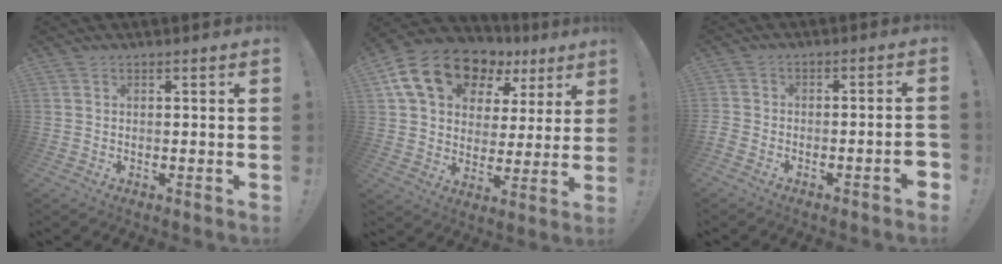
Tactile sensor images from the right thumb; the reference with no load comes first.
{"total": 18.7, "force": [10.3, 12.0, 10.0], "torque": [-0.162, -0.049, 0.193]}
{"total": 5.3, "force": [-3.4, 1.5, 3.9], "torque": [-0.059, 0.013, -0.056]}